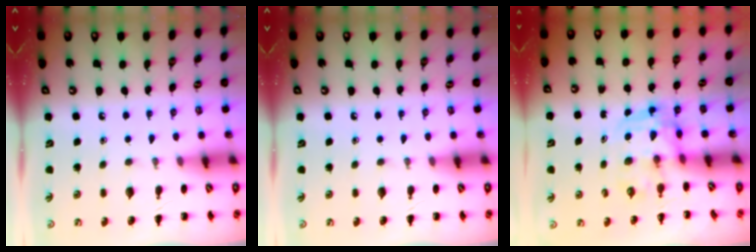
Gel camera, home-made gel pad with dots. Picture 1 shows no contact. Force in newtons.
{"total": 0.0}
{"total": 3.5, "press": 3.4, "slide": 0.6}